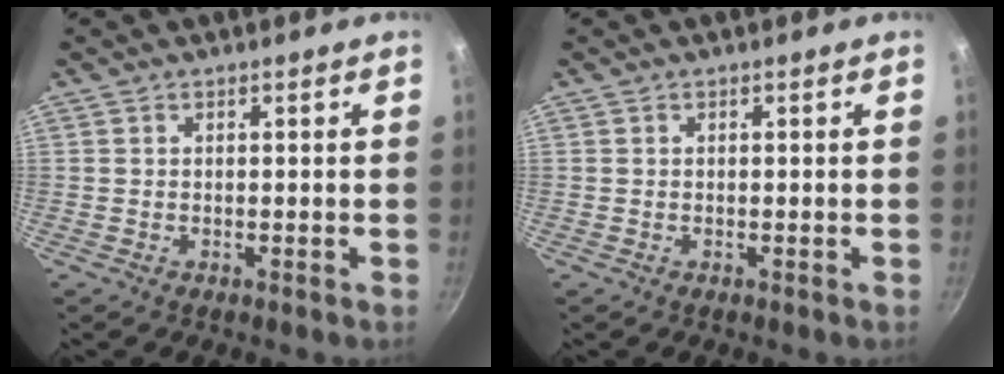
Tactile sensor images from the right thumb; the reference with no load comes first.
{"total": 0.0}